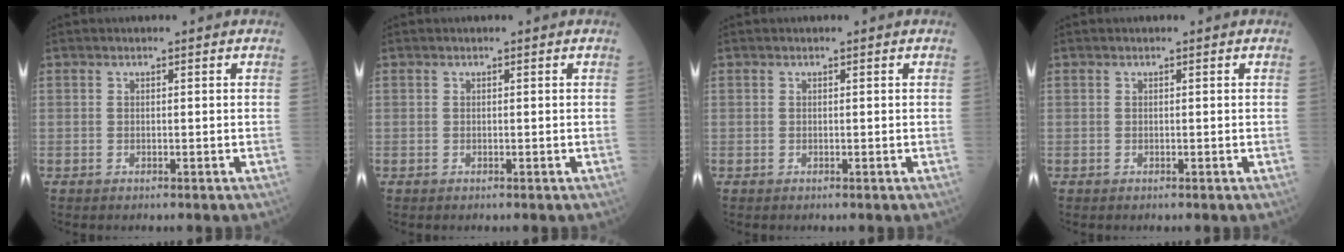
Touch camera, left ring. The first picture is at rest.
{"total": 0.0}
{"total": 0.0}
{"total": 0.0}